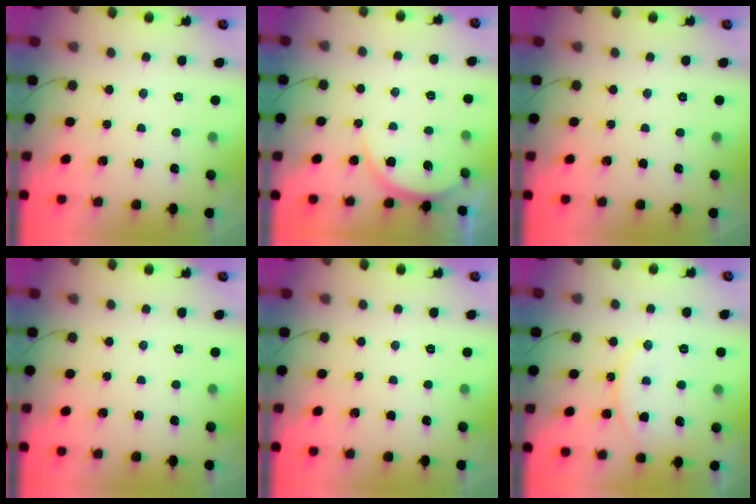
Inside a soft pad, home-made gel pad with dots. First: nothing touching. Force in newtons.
{"total": 6.1, "press": 6.1, "slide": 0.7}
{"total": 0.0}
{"total": 0.0}
{"total": 0.0}
{"total": 13.3, "press": 13.2, "slide": 1.1}